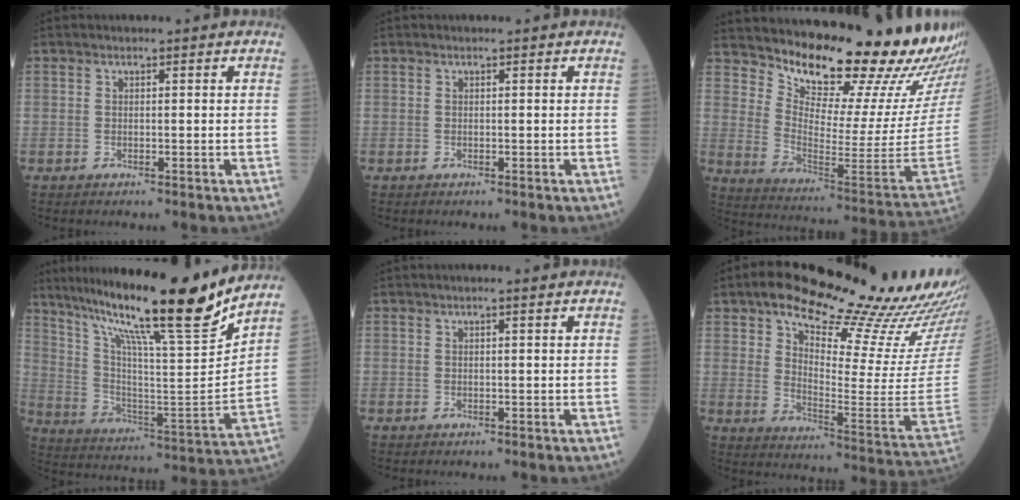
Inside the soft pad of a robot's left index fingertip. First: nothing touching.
{"total": 0.0}
{"total": 23.6, "force": [21.6, 1.8, 9.3], "torque": [-0.158, -0.141, 0.287]}
{"total": 23.4, "force": [18.9, -0.3, 13.9], "torque": [-0.231, -0.034, 0.306]}
{"total": 0.8, "force": [0.4, 0.0, 0.6], "torque": [-0.012, 0.003, 0.005]}
{"total": 26.6, "force": [22.8, 2.6, 13.5], "torque": [-0.201, -0.080, 0.296]}